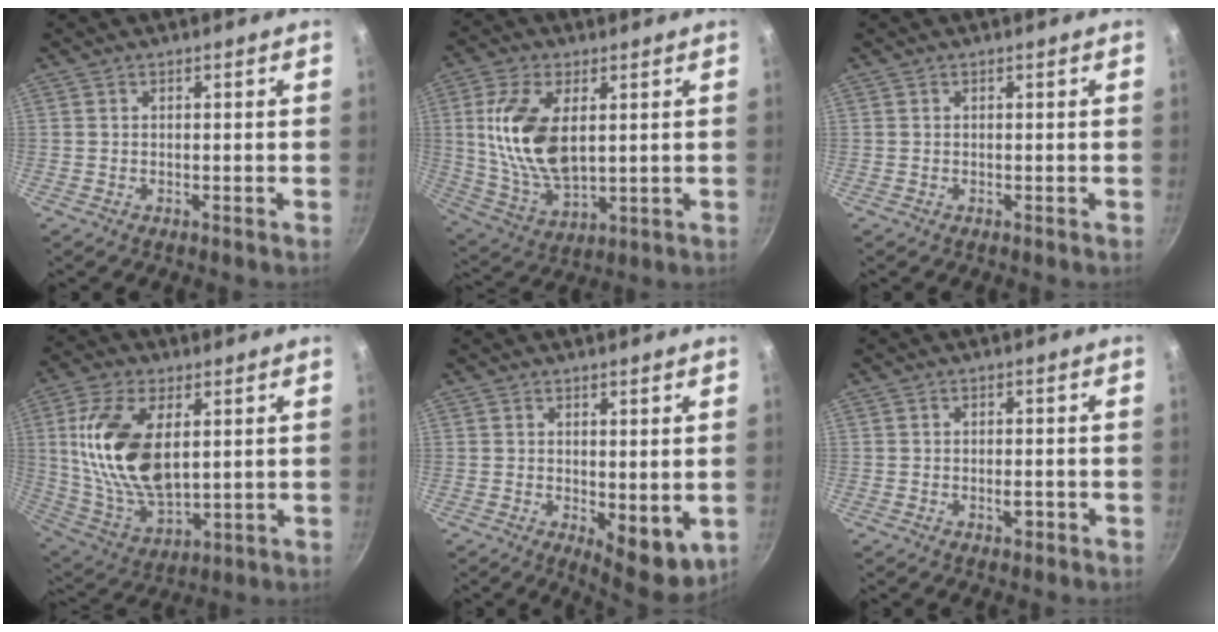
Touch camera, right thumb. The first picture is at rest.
{"total": 15.6, "force": [2.9, 8.1, 13.0], "torque": [-0.259, -0.015, 0.067]}
{"total": 0.0}
{"total": 18.6, "force": [3.7, 9.7, 15.5], "torque": [-0.305, -0.017, 0.078]}
{"total": 7.5, "force": [-1.0, 3.1, 6.8], "torque": [-0.080, -0.021, -0.003]}
{"total": 1.8, "force": [-0.8, 1.0, 1.2], "torque": [-0.014, 0.005, -0.012]}